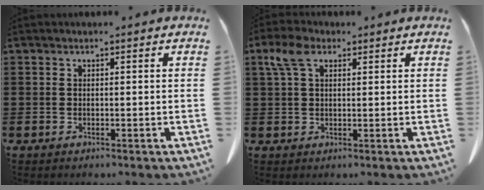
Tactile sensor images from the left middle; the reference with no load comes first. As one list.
[{"total": 4.6, "force": [2.1, 2.3, 3.4], "torque": [-0.082, 0.006, 0.034]}]